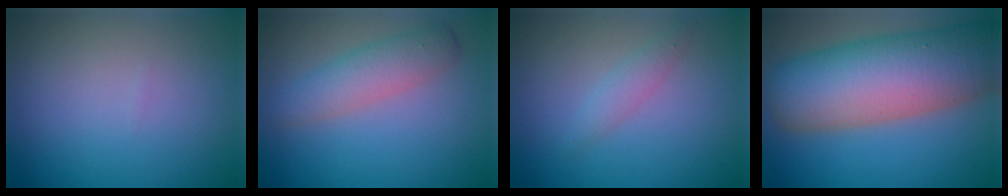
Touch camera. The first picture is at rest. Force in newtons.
{"total": 3.3, "press": 3.3, "slide": 0.1}
{"total": 1.4, "press": 1.4, "slide": 0.0}
{"total": 12.3, "press": 12.3, "slide": 0.8}